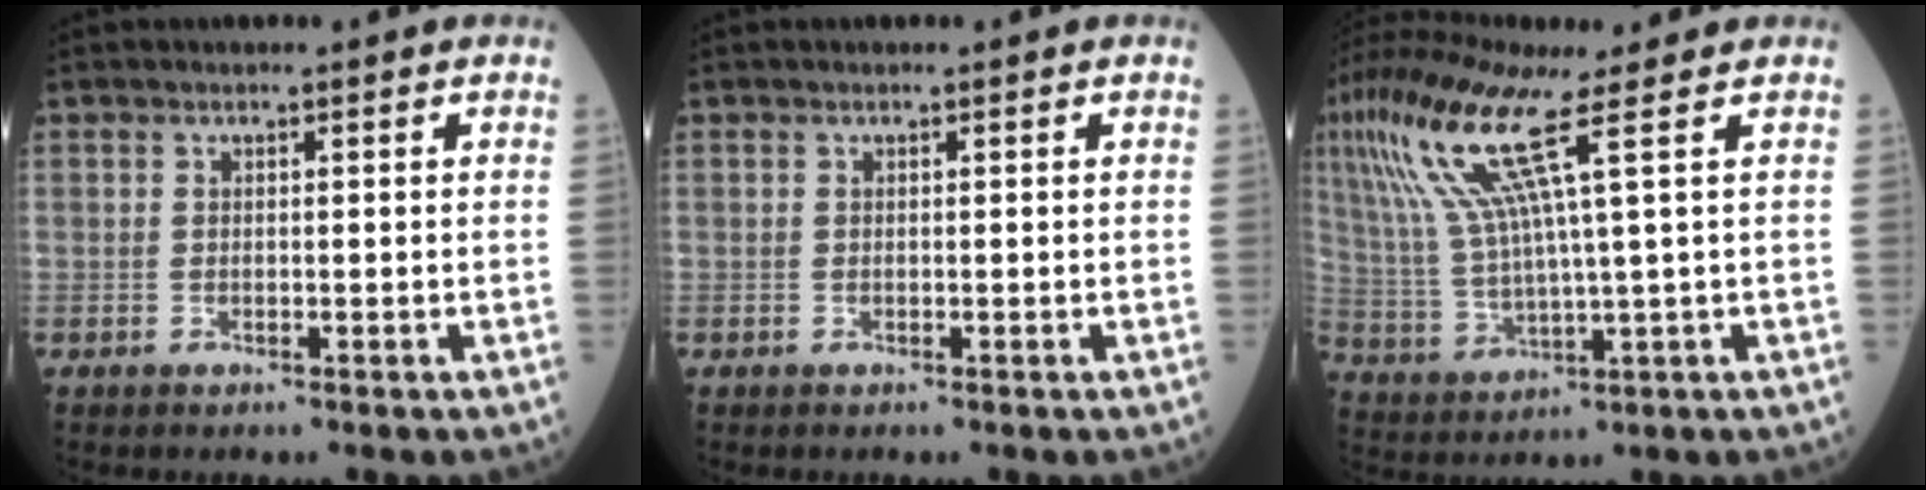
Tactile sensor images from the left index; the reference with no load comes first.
{"total": 0.0}
{"total": 12.2, "force": [6.0, -0.3, 10.6], "torque": [-0.244, 0.014, 0.124]}